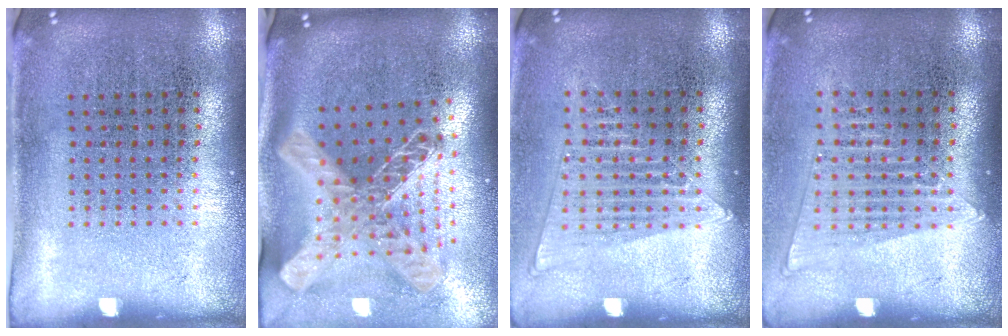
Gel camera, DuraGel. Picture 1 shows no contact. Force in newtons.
{"total": 2.9, "press": 2.0, "slide": 2.1}
{"total": 1.3, "press": 1.2, "slide": 0.5}
{"total": 1.4, "press": 1.3, "slide": 0.6}